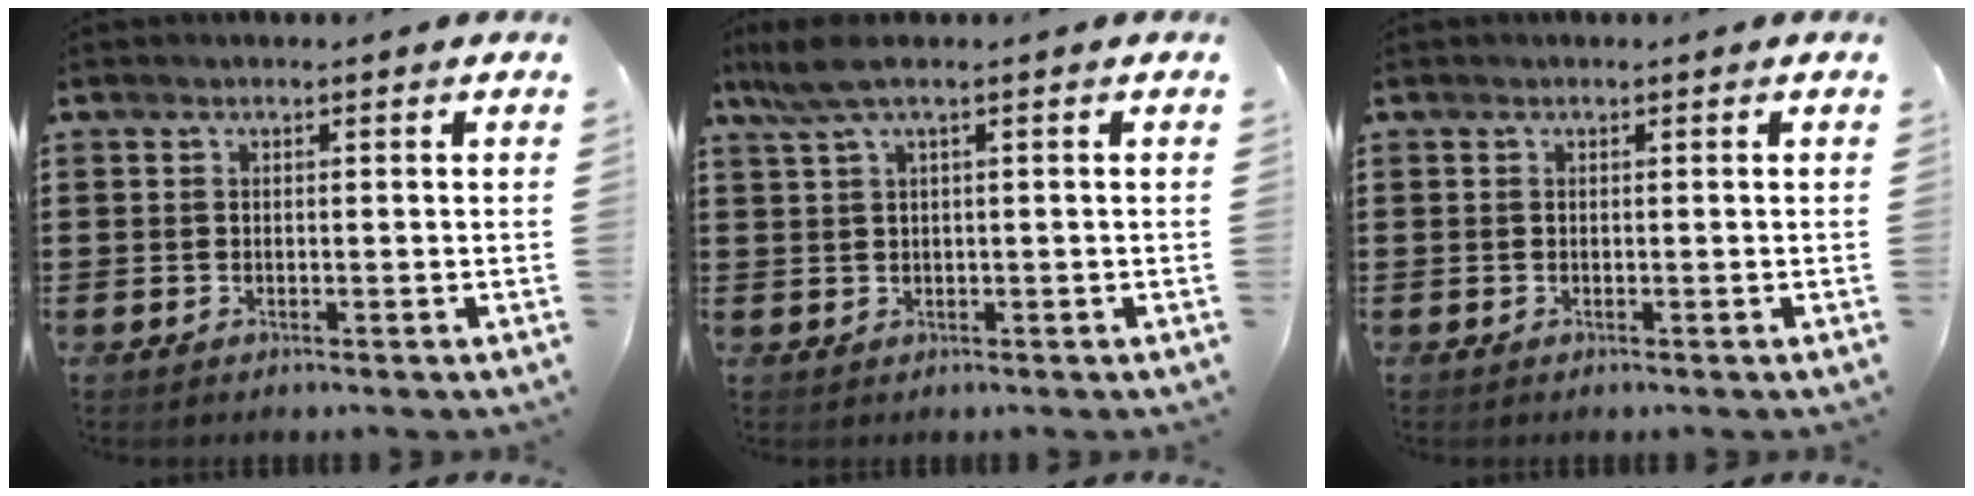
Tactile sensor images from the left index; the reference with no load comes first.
{"total": 3.2, "force": [1.2, 0.2, 3.0], "torque": [-0.075, -0.006, 0.017]}
{"total": 0.0}